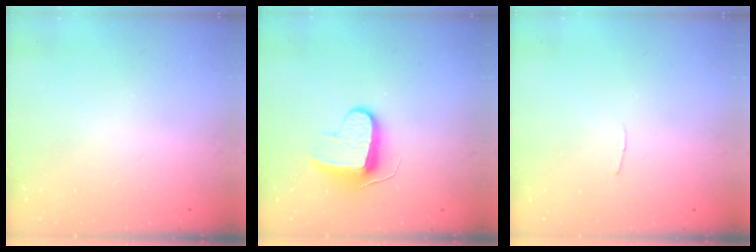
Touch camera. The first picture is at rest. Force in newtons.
{"total": 9.2, "press": 9.2, "slide": 0.3}
{"total": 2.0, "press": 2.0, "slide": 0.2}